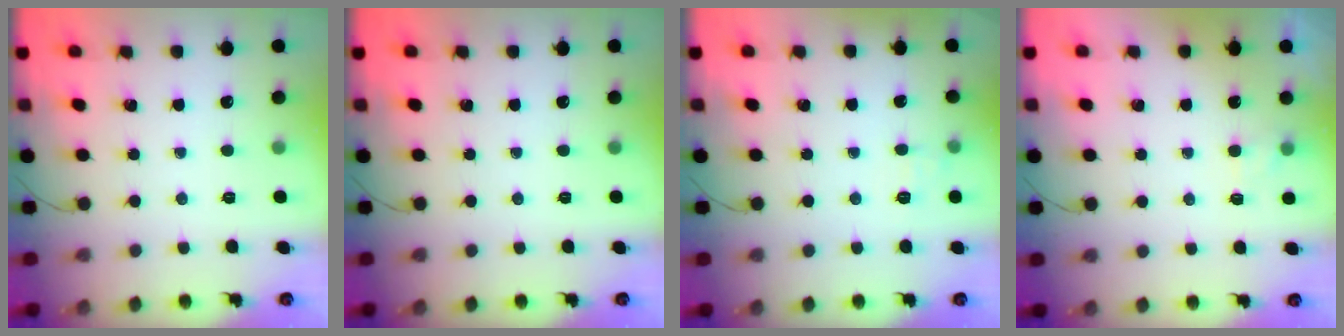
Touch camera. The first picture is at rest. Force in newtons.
{"total": 0.0}
{"total": 5.5, "press": 5.3, "slide": 1.5}
{"total": 1.9, "press": 1.4, "slide": 1.2}